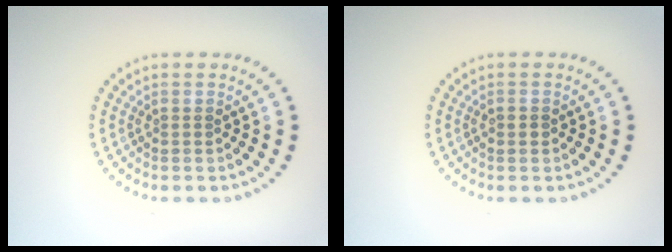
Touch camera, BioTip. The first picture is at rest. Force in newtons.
{"total": 1.0, "press": 1.0, "slide": 0.2}